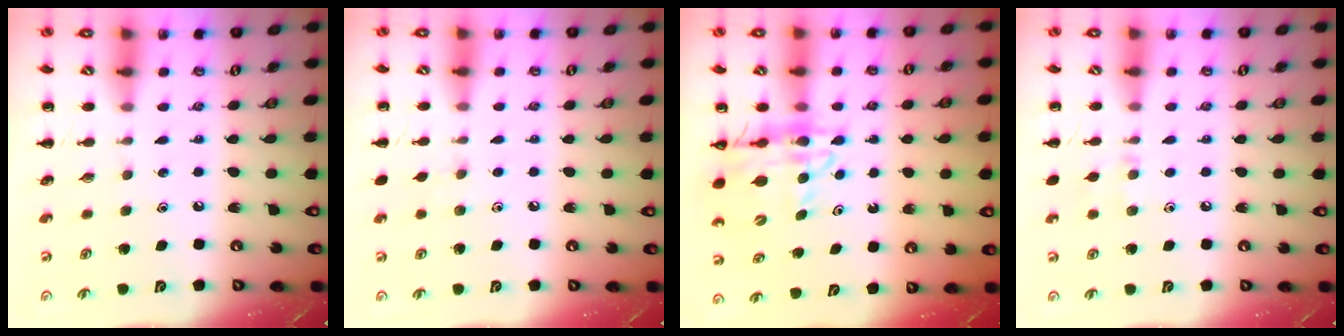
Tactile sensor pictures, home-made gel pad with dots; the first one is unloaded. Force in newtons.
{"total": 4.1, "press": 3.7, "slide": 1.7}
{"total": 13.5, "press": 12.9, "slide": 4.2}
{"total": 6.0, "press": 5.8, "slide": 1.7}